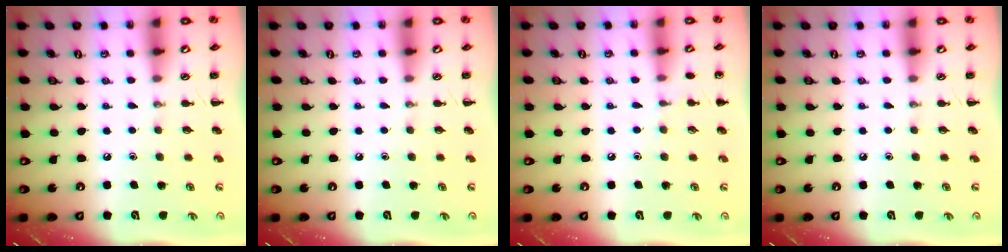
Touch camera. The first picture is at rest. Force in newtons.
{"total": 0.0}
{"total": 5.1, "press": 4.9, "slide": 1.6}
{"total": 0.0}